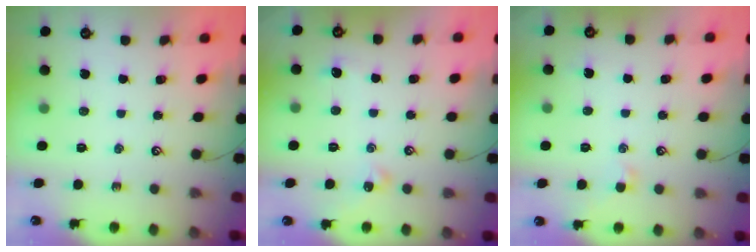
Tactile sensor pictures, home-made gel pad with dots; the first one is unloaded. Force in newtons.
{"total": 1.1, "press": 1.0, "slide": 0.4}
{"total": 1.1, "press": 1.1, "slide": 0.4}